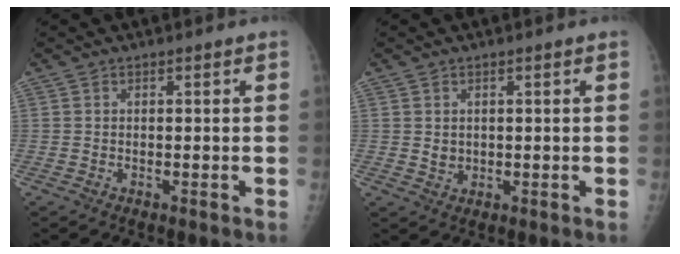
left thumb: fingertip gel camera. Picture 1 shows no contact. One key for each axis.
{"total": 1.9, "fx": 0.5, "fy": 1.6, "fz": 0.9, "tx": -0.010, "ty": -0.005, "tz": 0.015}